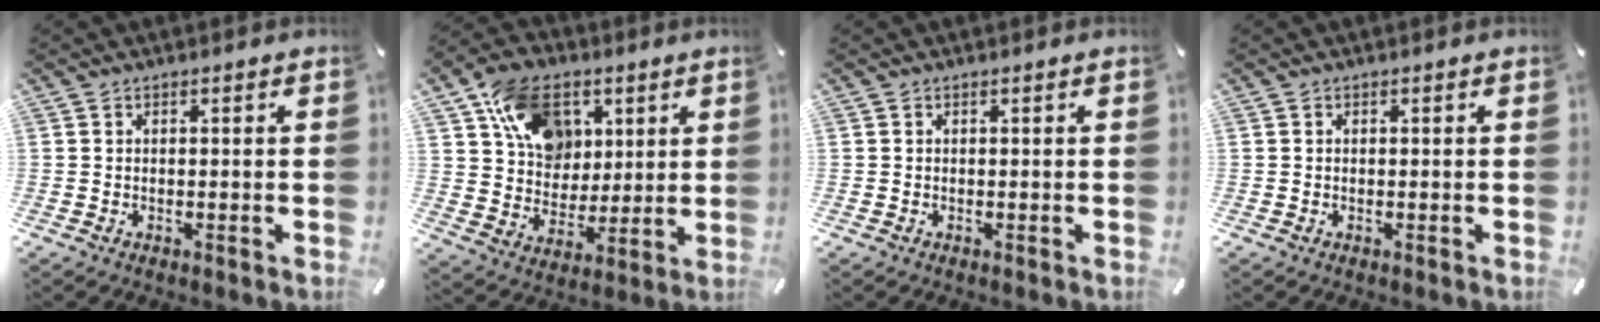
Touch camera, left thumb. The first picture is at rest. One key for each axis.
{"total": 14.8, "fx": 5.8, "fy": 12.0, "fz": 6.5, "tx": -0.114, "ty": -0.007, "tz": 0.116}
{"total": 0.0}
{"total": 0.0}